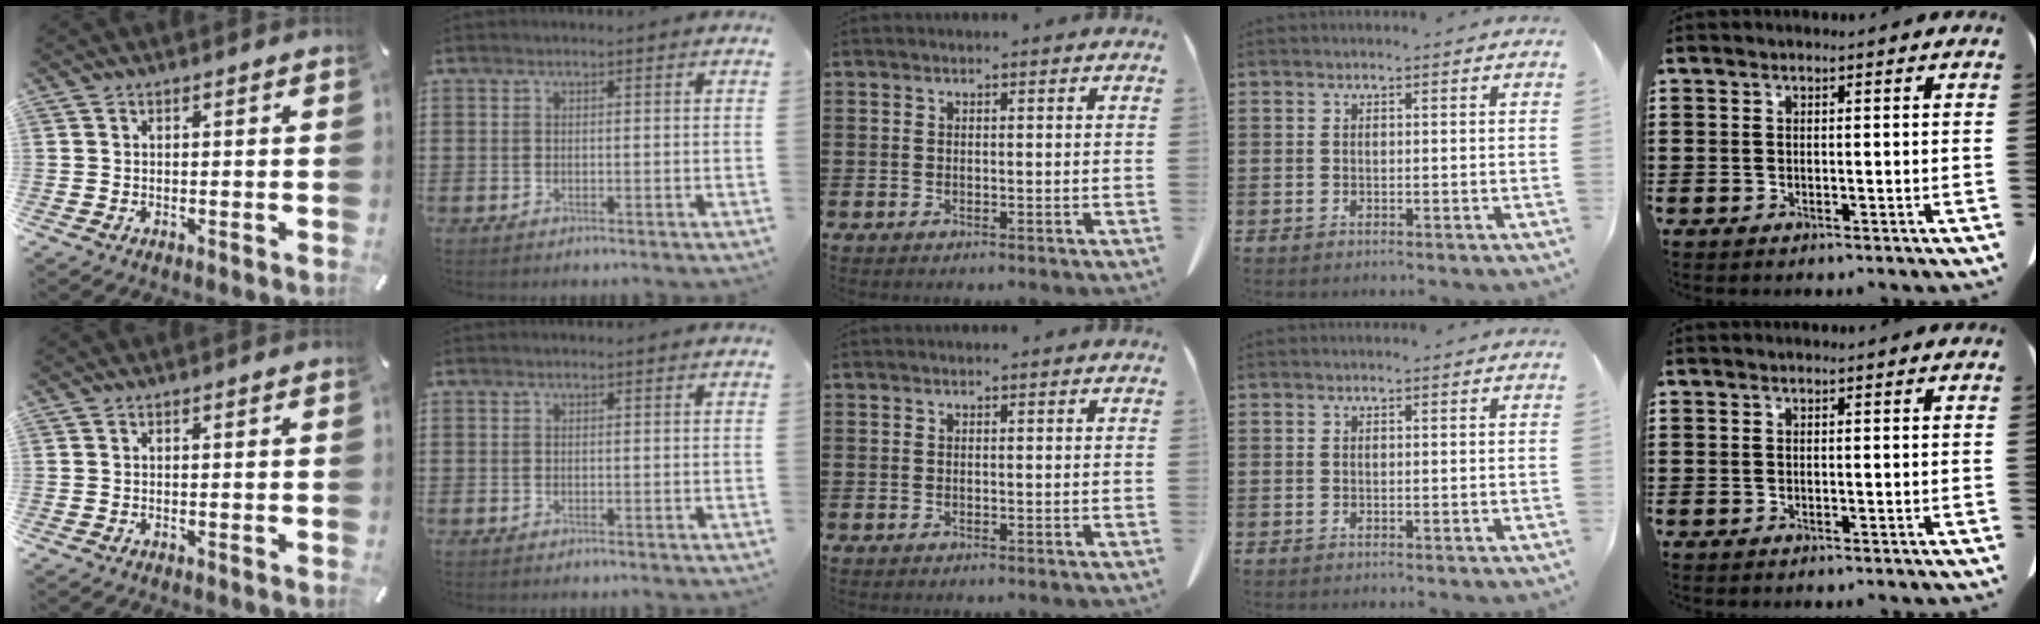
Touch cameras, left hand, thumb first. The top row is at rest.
{}